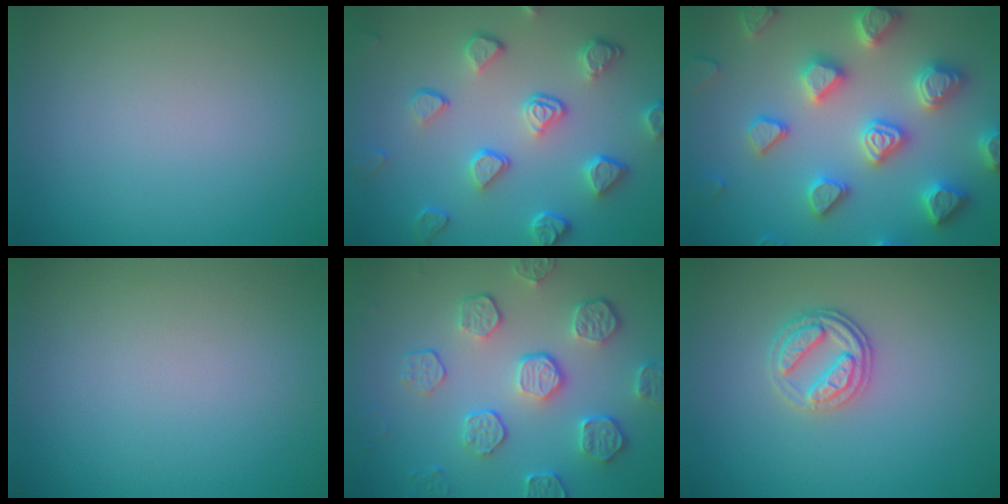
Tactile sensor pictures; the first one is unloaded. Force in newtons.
{"total": 5.2, "press": 4.2, "slide": 3.0}
{"total": 7.1, "press": 7.0, "slide": 1.5}
{"total": 0.0}
{"total": 5.5, "press": 4.2, "slide": 3.6}
{"total": 2.7, "press": 2.4, "slide": 1.1}